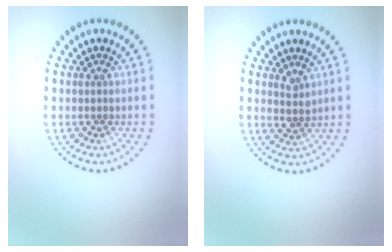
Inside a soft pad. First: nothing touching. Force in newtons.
{"total": 1.3, "press": 1.0, "slide": 0.8}